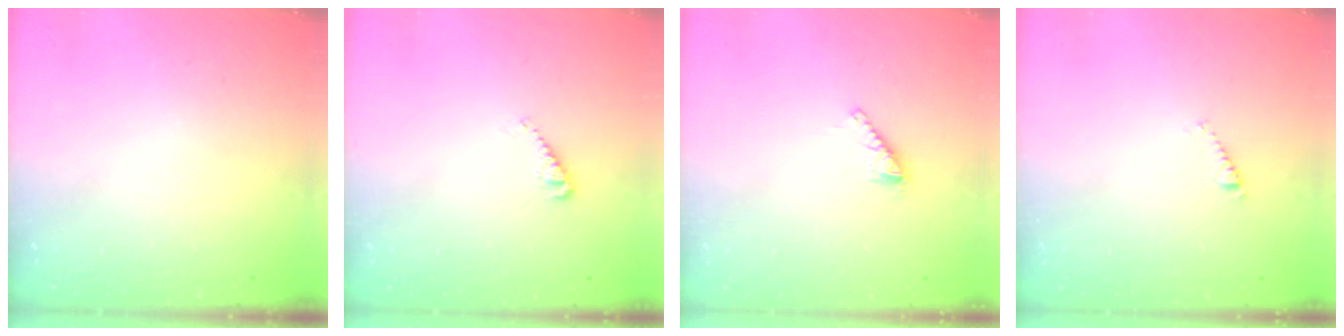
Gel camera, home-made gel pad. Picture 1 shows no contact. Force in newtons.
{"total": 1.7, "press": 1.7, "slide": 0.4}
{"total": 1.7, "press": 1.7, "slide": 0.2}
{"total": 2.7, "press": 2.7, "slide": 0.2}